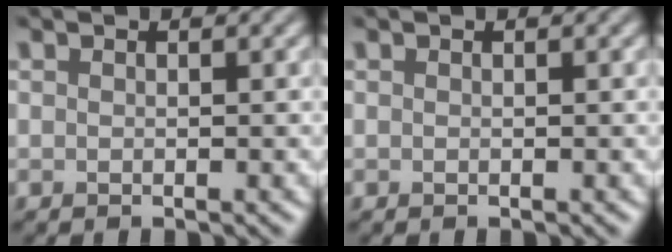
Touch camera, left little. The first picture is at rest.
{"total": 0.0}